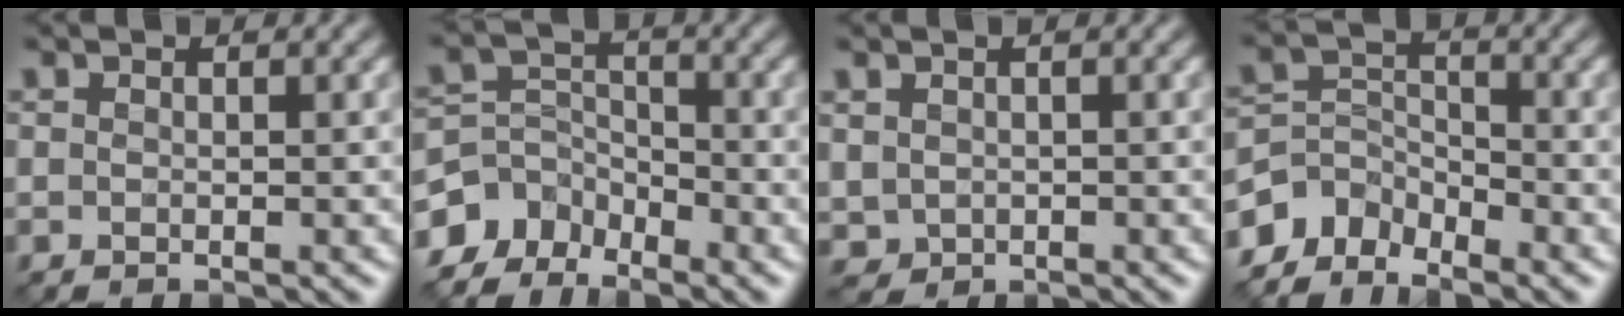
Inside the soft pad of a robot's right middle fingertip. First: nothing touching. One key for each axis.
{"total": 4.3, "fx": -3.5, "fy": 2.4, "fz": 0.6, "tx": -0.009, "ty": 0.002, "tz": -0.076}
{"total": 1.0, "fx": 0.4, "fy": 0.9, "fz": 0.0, "tx": -0.006, "ty": -0.004, "tz": 0.012}
{"total": 3.8, "fx": -3.4, "fy": 1.8, "fz": 0.4, "tx": -0.006, "ty": 0.000, "tz": -0.075}